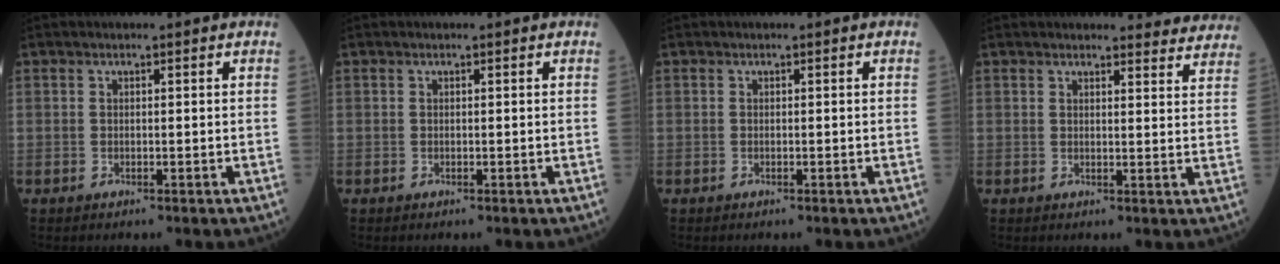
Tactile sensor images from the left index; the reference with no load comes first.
{"total": 0.0}
{"total": 0.0}
{"total": 10.6, "force": [10.4, 1.8, 1.2], "torque": [0.028, -0.020, 0.086]}